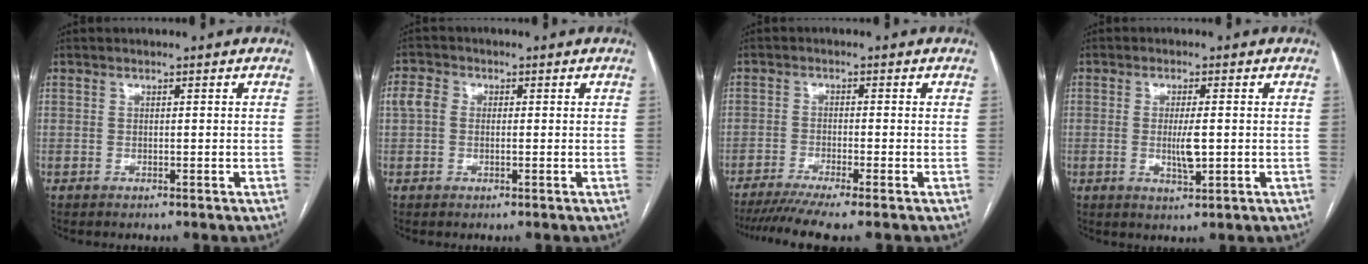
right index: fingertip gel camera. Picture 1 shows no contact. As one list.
[{"total": 3.2, "force": [0.2, 2.5, 2.0], "torque": [-0.058, 0.015, -0.001]}, {"total": 7.7, "force": [-6.1, -0.9, 4.6], "torque": [-0.066, -0.016, -0.098]}, {"total": 4.1, "force": [-0.4, 0.9, 3.9], "torque": [-0.074, -0.005, -0.004]}]